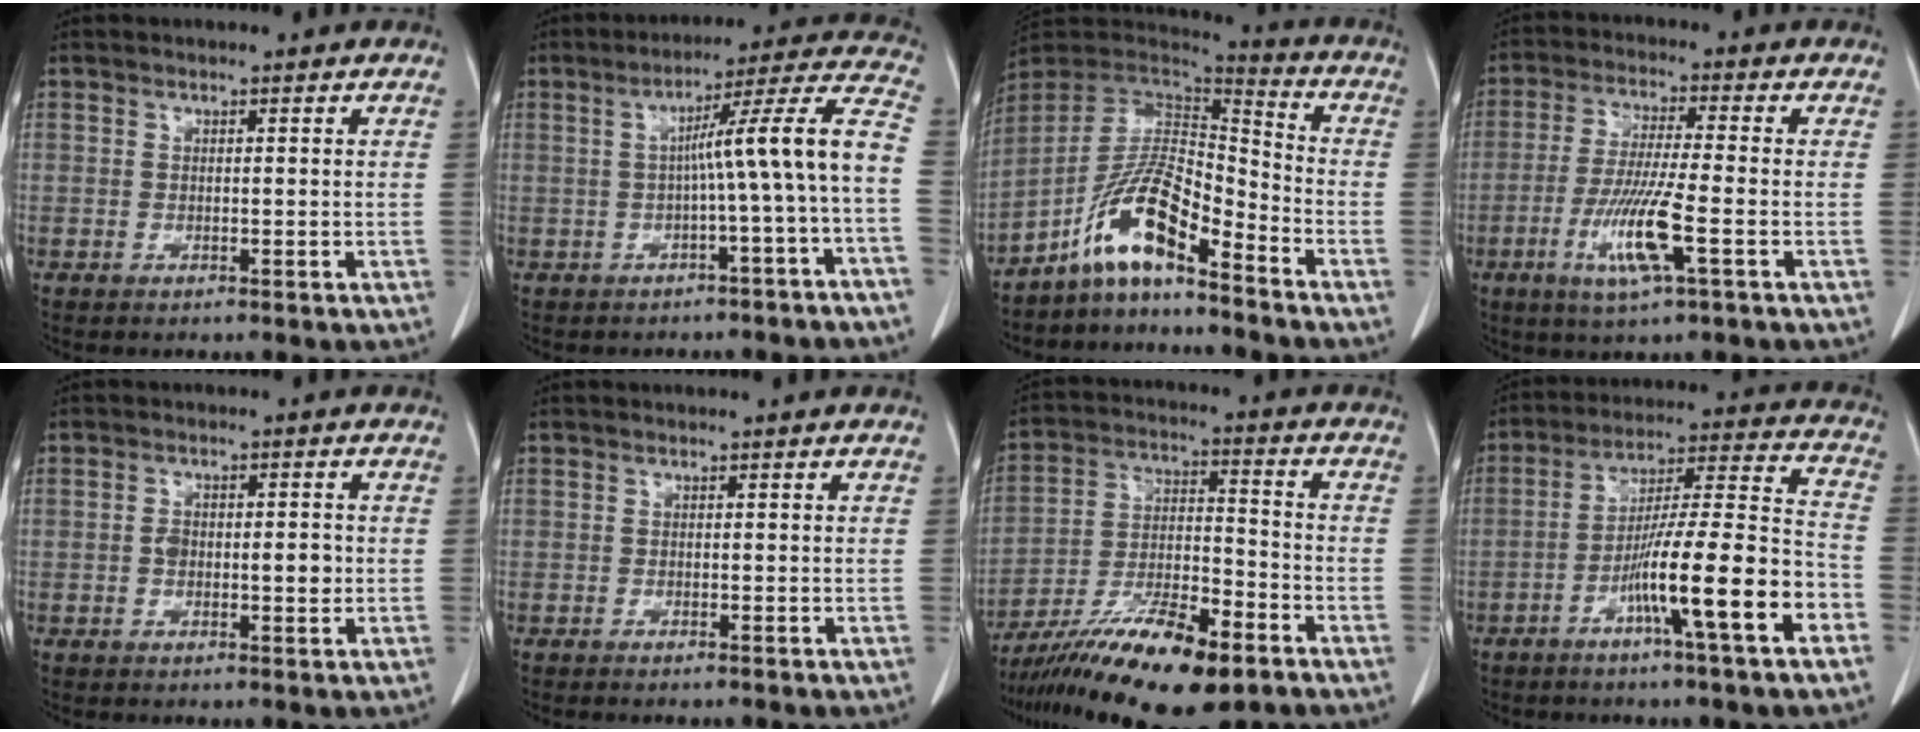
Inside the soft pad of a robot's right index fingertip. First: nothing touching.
{"total": 11.2, "force": [-1.9, -1.6, 10.9], "torque": [-0.145, 0.029, -0.031]}
{"total": 11.0, "force": [-7.5, 2.1, 7.8], "torque": [-0.153, 0.020, -0.140]}
{"total": 9.8, "force": [-3.5, 0.2, 9.2], "torque": [-0.185, -0.016, -0.069]}
{"total": 4.4, "force": [-0.4, 2.0, 3.9], "torque": [-0.066, 0.007, -0.004]}
{"total": 0.7, "force": [-0.5, 0.0, 0.4], "torque": [-0.012, -0.002, -0.008]}
{"total": 17.5, "force": [-11.8, 3.6, 12.4], "torque": [-0.220, -0.021, -0.207]}
{"total": 15.8, "force": [-6.8, 0.0, 14.2], "torque": [-0.238, 0.002, -0.114]}